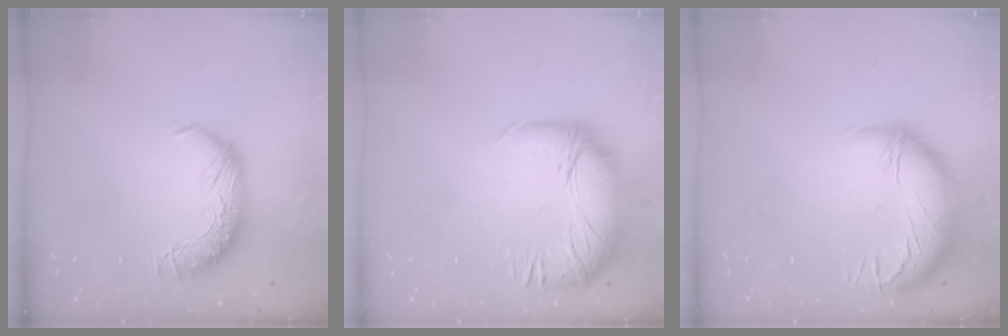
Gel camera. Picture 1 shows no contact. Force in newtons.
{"total": 2.8, "press": 0.1, "slide": 2.8}
{"total": 3.0, "press": 0.9, "slide": 2.8}